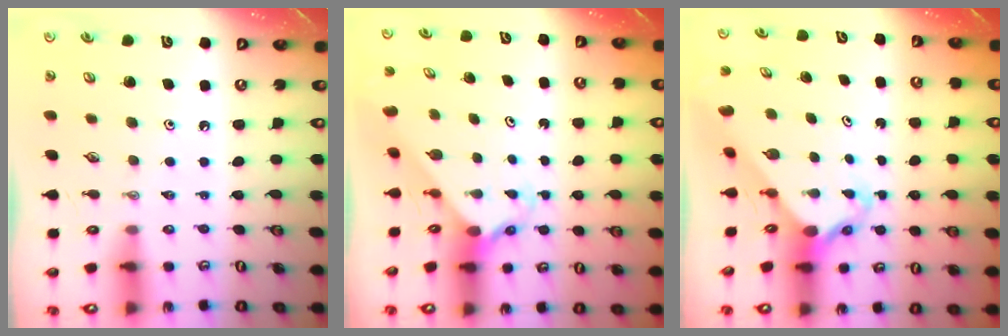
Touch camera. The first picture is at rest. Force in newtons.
{"total": 2.3, "press": 2.3, "slide": 0.2}
{"total": 2.7, "press": 2.7, "slide": 0.2}